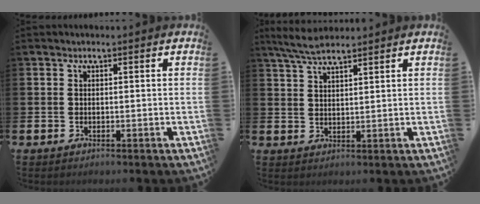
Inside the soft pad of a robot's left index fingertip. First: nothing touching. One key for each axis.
{"total": 4.8, "fx": 4.3, "fy": 0.8, "fz": 2.0, "tx": -0.045, "ty": -0.013, "tz": 0.078}